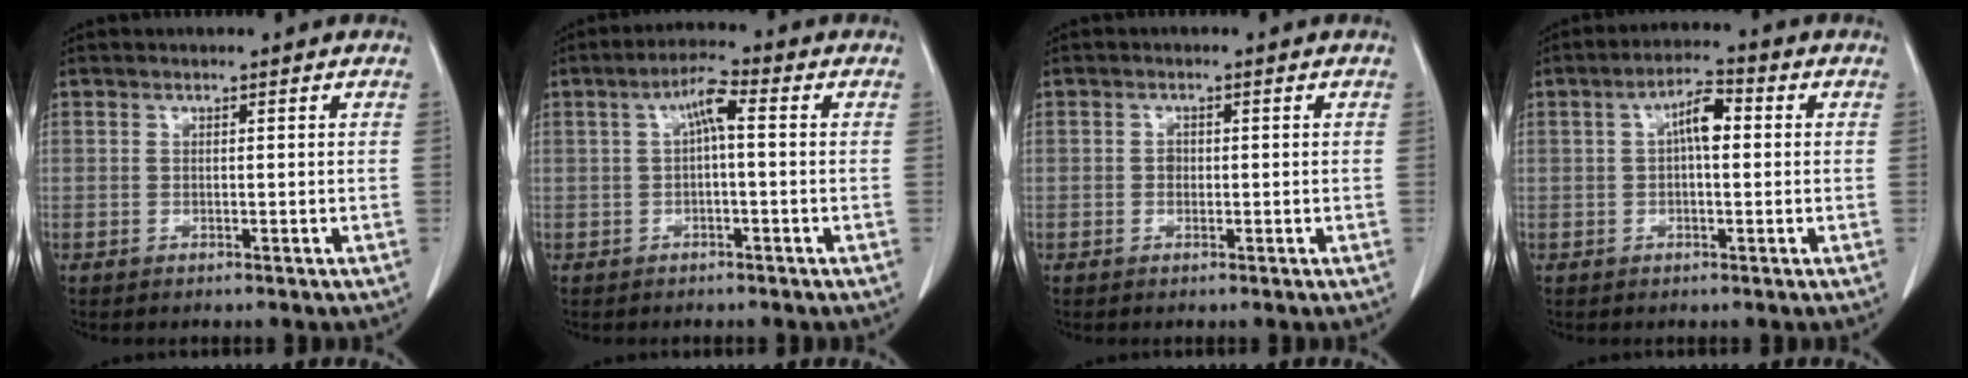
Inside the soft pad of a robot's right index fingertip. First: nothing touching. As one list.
[{"total": 4.3, "force": [0.6, 0.7, 4.2], "torque": [-0.076, 0.016, 0.008]}, {"total": 1.1, "force": [-0.1, 0.9, 0.6], "torque": [-0.008, 0.003, -0.003]}, {"total": 5.0, "force": [0.7, 1.6, 4.7], "torque": [-0.085, 0.019, 0.009]}]